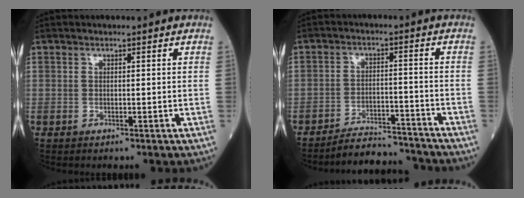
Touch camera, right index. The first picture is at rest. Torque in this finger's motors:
{"motor_torque": [-0.78, -0.59, -0.74, -0.21]}